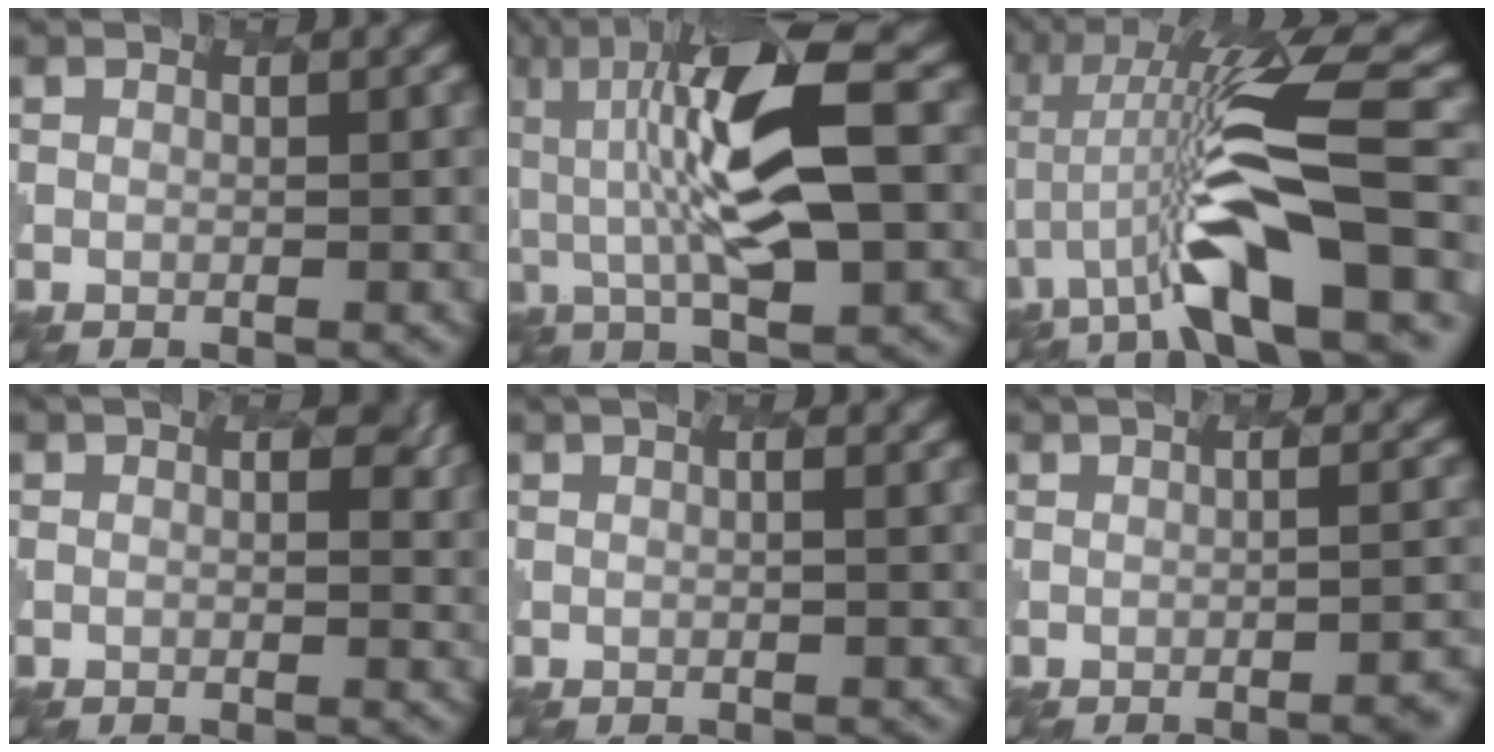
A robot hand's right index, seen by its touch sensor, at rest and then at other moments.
{"total": 10.5, "force": [2.2, 3.2, 9.8], "torque": [-0.228, 0.014, 0.012]}
{"total": 8.5, "force": [-1.9, 2.0, 8.1], "torque": [-0.190, 0.030, -0.060]}
{"total": 1.4, "force": [0.9, 0.2, -1.1], "torque": [0.013, 0.013, -0.001]}
{"total": 2.1, "force": [0.8, 1.0, 1.6], "torque": [-0.004, 0.019, -0.011]}
{"total": 4.2, "force": [-0.5, 1.9, 3.7], "torque": [-0.013, 0.012, -0.021]}